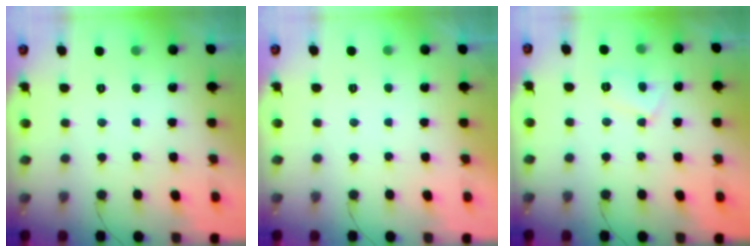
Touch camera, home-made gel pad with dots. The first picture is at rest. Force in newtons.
{"total": 2.2, "press": 2.1, "slide": 0.3}
{"total": 4.9, "press": 4.9, "slide": 0.2}